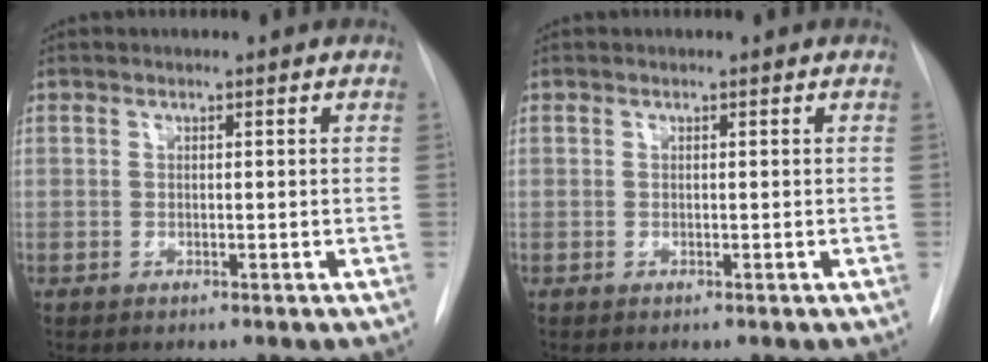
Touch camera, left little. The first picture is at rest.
{"total": 0.0}